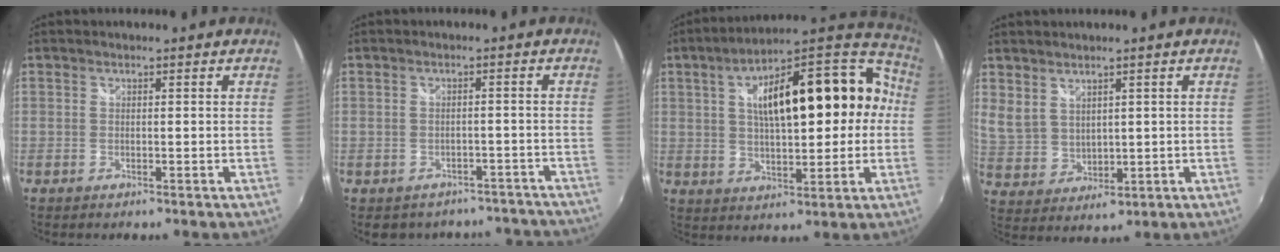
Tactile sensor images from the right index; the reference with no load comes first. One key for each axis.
{"total": 11.1, "fx": -9.4, "fy": 5.4, "fz": 2.2, "tx": -0.045, "ty": 0.014, "tz": -0.095}
{"total": 23.0, "fx": 2.5, "fy": 10.0, "fz": 20.5, "tx": -0.338, "ty": 0.056, "tz": 0.045}
{"total": 8.8, "fx": 3.4, "fy": 6.7, "fz": 4.5, "tx": -0.081, "ty": -0.003, "tz": 0.086}